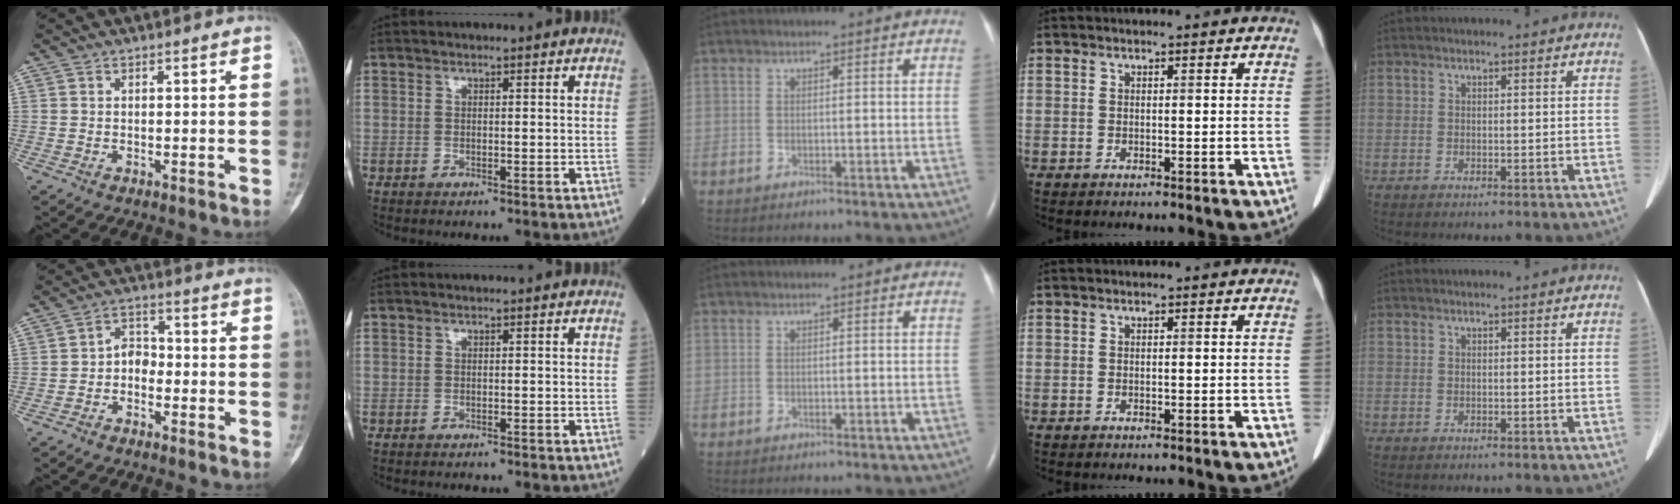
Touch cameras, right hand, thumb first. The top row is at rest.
{"thumb": {"total": 4.1, "force": [-1.4, 3.0, 2.4], "torque": [-0.021, 0.024, -0.039]}, "index": {"total": 0.6, "force": [-0.6, 0.1, 0.2], "torque": [-0.007, -0.001, -0.012]}}